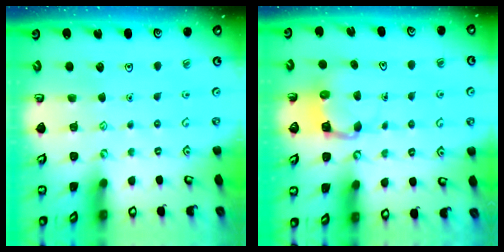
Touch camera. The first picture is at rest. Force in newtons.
{"total": 3.9, "press": 3.8, "slide": 0.3}